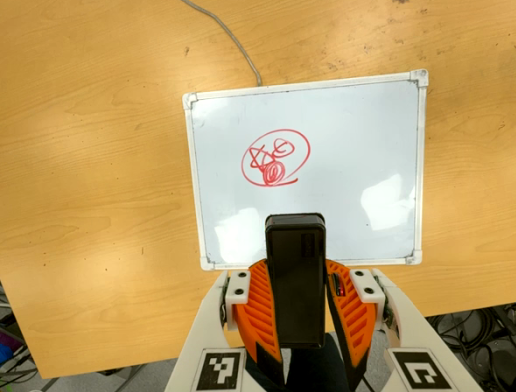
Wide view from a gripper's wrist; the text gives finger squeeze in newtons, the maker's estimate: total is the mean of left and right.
{"total": 10.8, "left": 8.7, "right": 12.9}